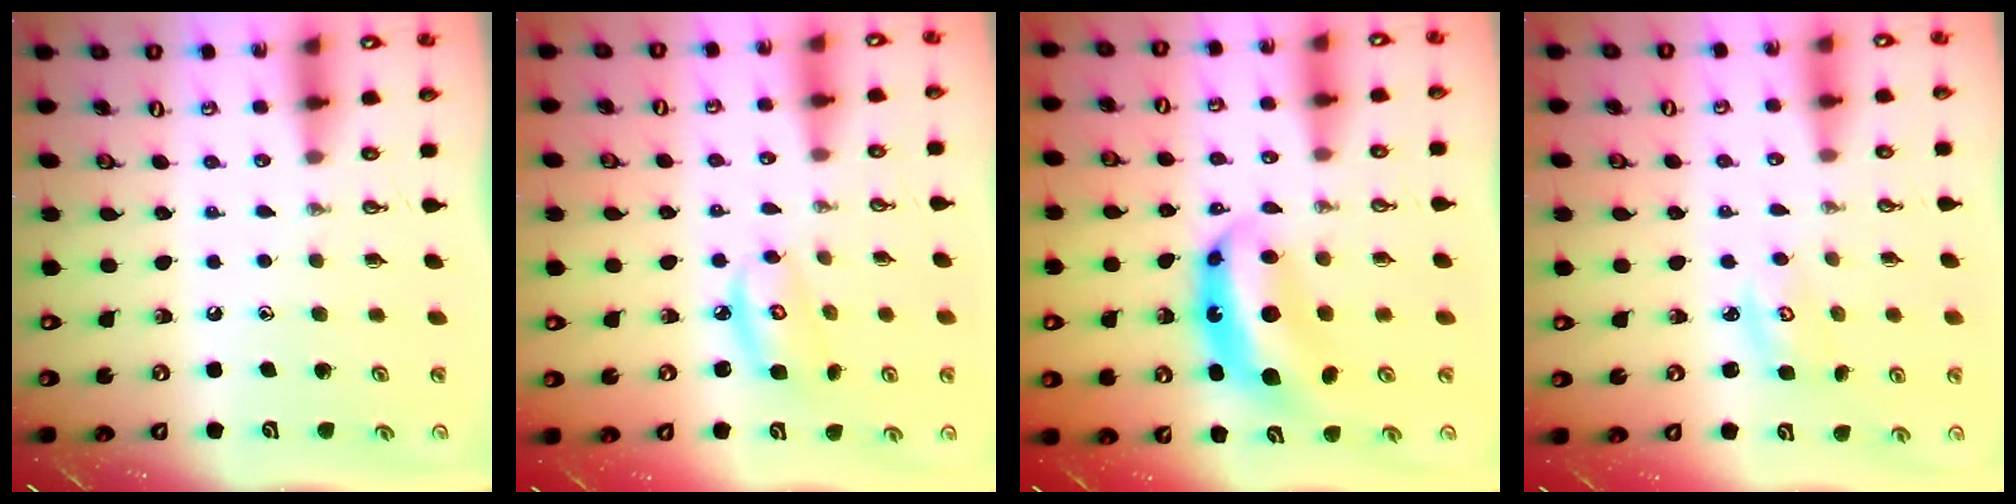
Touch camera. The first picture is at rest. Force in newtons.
{"total": 6.0, "press": 6.0, "slide": 0.1}
{"total": 8.4, "press": 8.4, "slide": 1.0}
{"total": 3.0, "press": 3.0, "slide": 0.4}